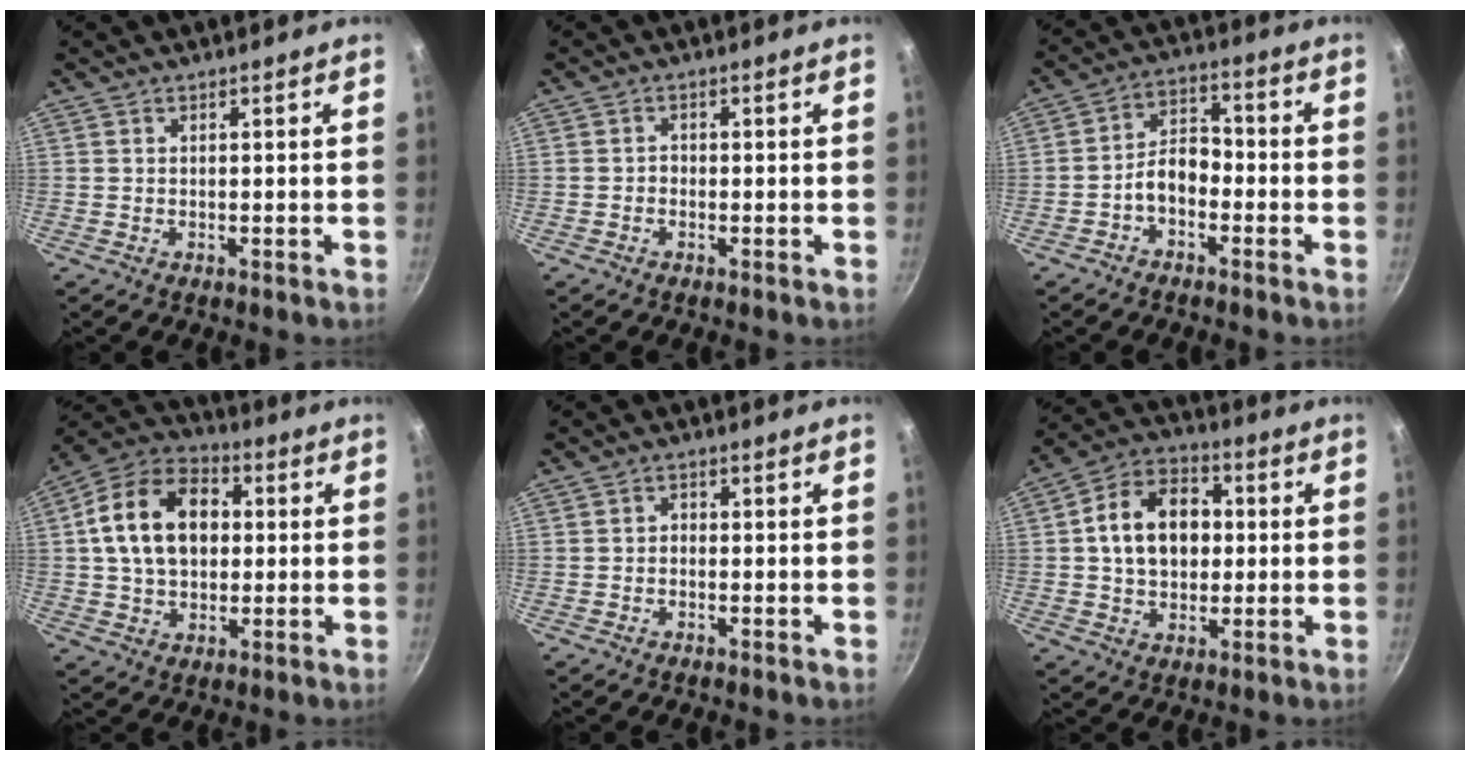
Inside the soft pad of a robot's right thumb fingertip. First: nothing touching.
{"total": 1.1, "force": [-0.6, 0.8, 0.4], "torque": [-0.005, 0.006, -0.015]}
{"total": 6.3, "force": [-2.7, 4.0, 4.1], "torque": [-0.054, 0.042, -0.056]}
{"total": 16.5, "force": [2.2, 11.6, 11.5], "torque": [-0.169, 0.025, 0.023]}
{"total": 1.3, "force": [-0.5, 1.0, 0.6], "torque": [-0.009, 0.009, -0.009]}
{"total": 13.9, "force": [1.1, 10.2, 9.3], "torque": [-0.124, 0.023, 0.006]}